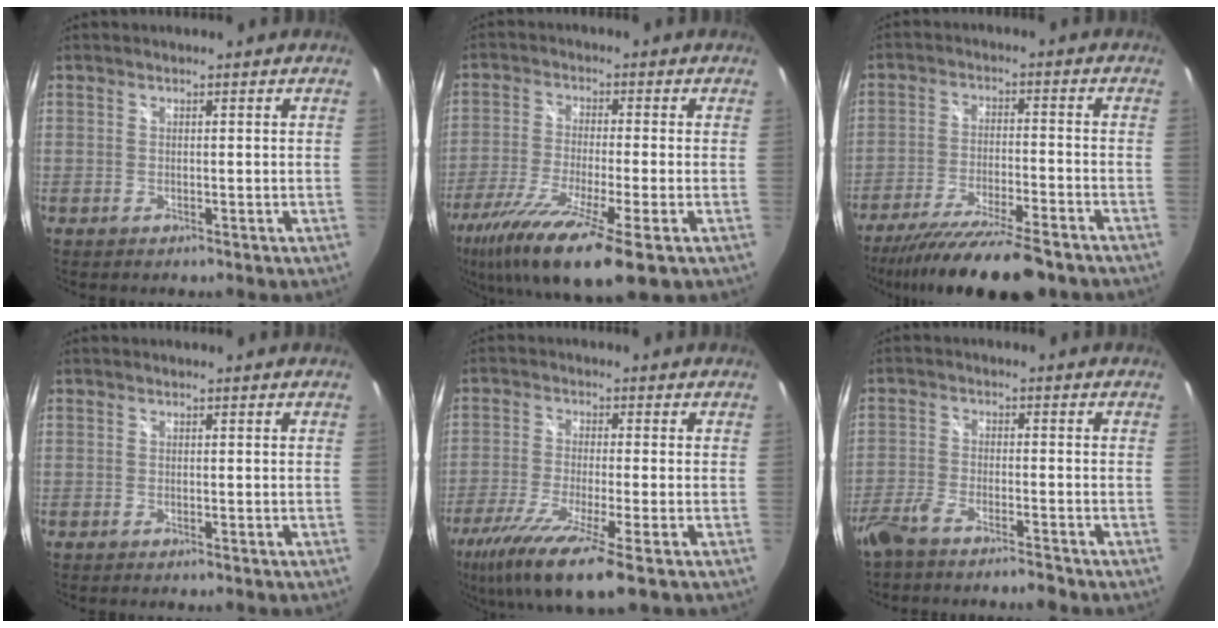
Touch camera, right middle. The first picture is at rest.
{"total": 15.9, "force": [-9.2, 2.2, 12.7], "torque": [-0.254, -0.061, -0.166]}
{"total": 17.6, "force": [-14.7, 2.6, 9.4], "torque": [-0.182, -0.038, -0.234]}
{"total": 0.0}
{"total": 13.2, "force": [-7.9, 1.4, 10.5], "torque": [-0.222, -0.054, -0.144]}
{"total": 6.4, "force": [-5.6, 0.9, 3.0], "torque": [-0.082, -0.010, -0.106]}